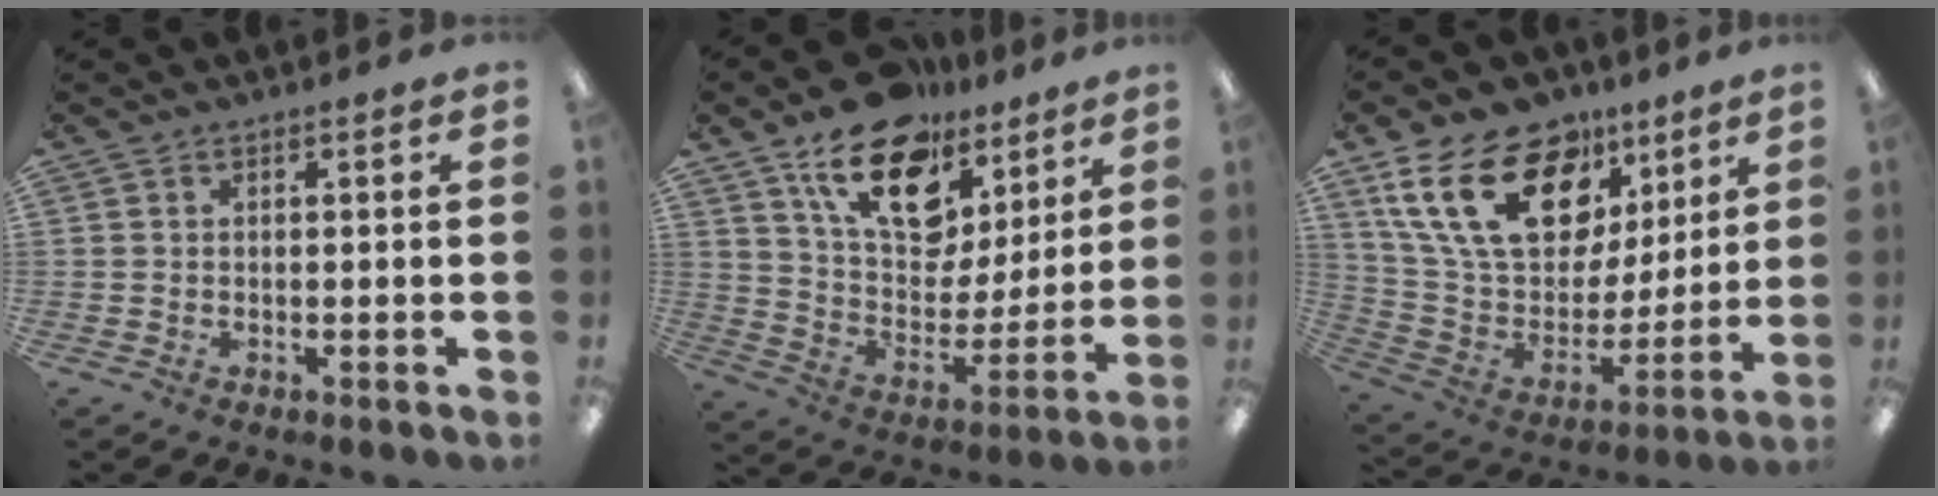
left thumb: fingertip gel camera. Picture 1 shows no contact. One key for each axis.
{"total": 19.4, "fx": 12.5, "fy": 11.3, "fz": 9.6, "tx": -0.162, "ty": -0.067, "tz": 0.223}
{"total": 23.5, "fx": 12.0, "fy": 14.3, "fz": 14.3, "tx": -0.264, "ty": -0.044, "tz": 0.217}